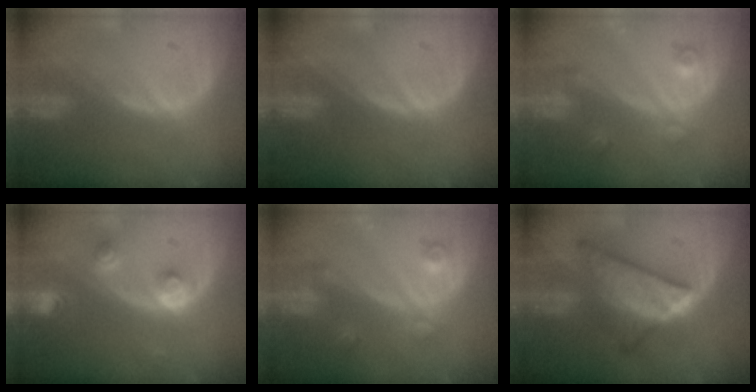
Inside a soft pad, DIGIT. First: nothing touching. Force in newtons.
{"total": 0.0}
{"total": 3.6, "press": 3.3, "slide": 1.6}
{"total": 3.3, "press": 3.2, "slide": 0.8}
{"total": 3.6, "press": 3.3, "slide": 1.6}
{"total": 9.0, "press": 9.0, "slide": 0.7}